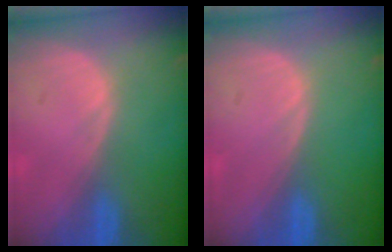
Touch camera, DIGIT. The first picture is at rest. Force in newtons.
{"total": 0.0}